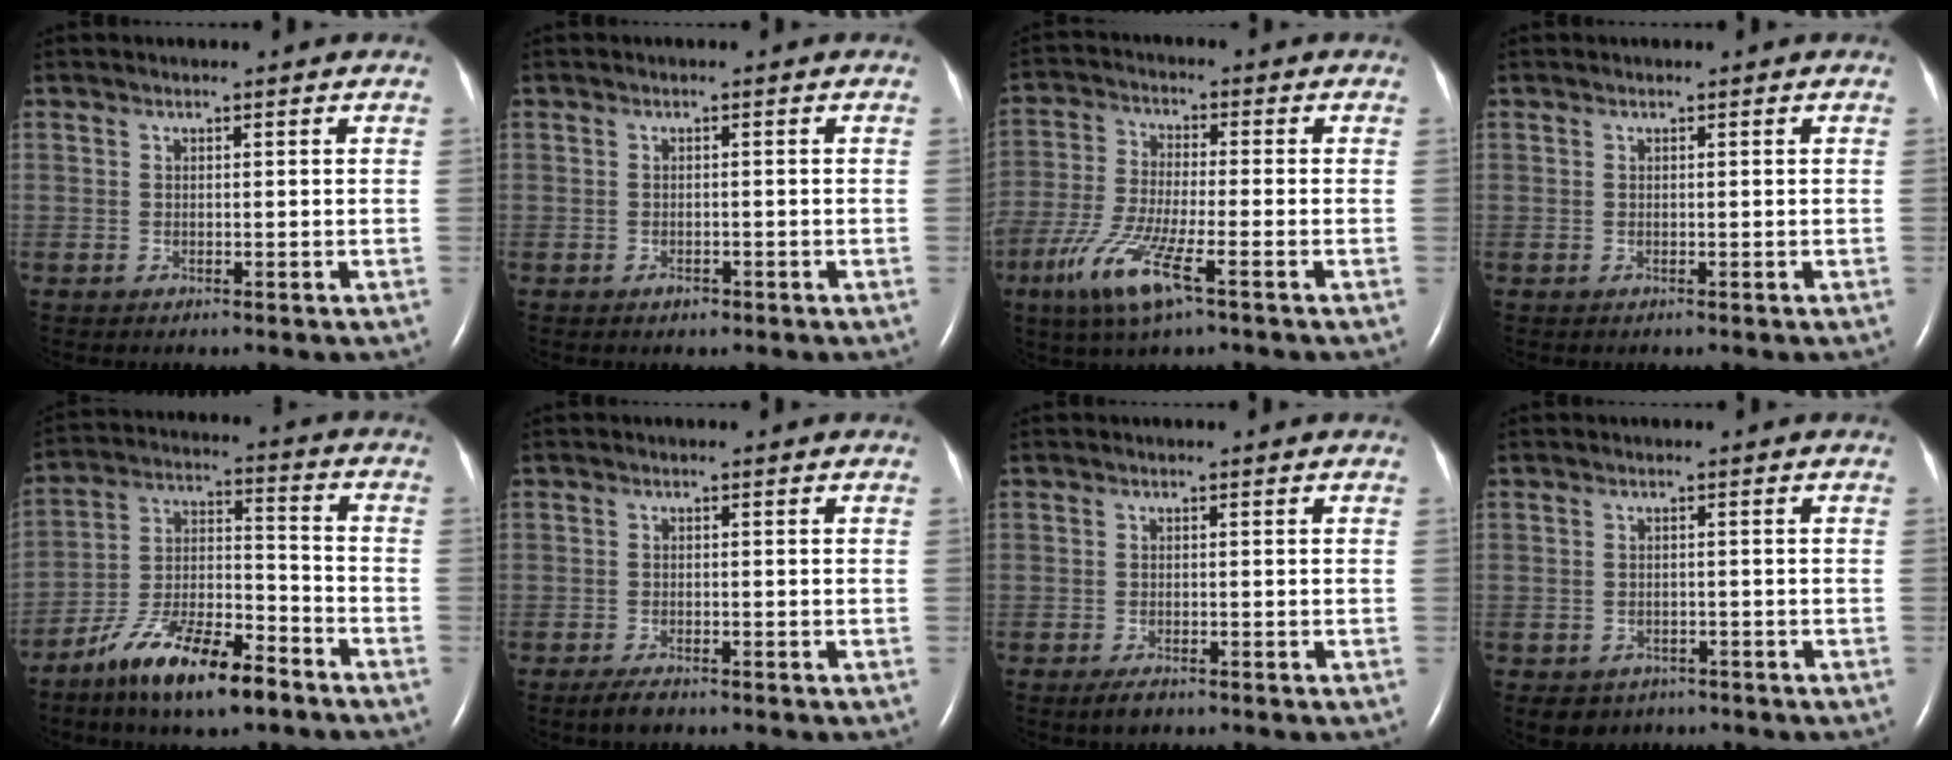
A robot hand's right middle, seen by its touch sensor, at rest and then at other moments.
{"total": 1.1, "force": [-0.8, 0.5, 0.5], "torque": [-0.011, 0.000, -0.008]}
{"total": 10.3, "force": [-5.4, 1.6, 8.6], "torque": [-0.189, -0.022, -0.103]}
{"total": 0.0}
{"total": 14.6, "force": [-10.0, 3.7, 9.9], "torque": [-0.189, 0.002, -0.178]}
{"total": 2.4, "force": [-1.9, 0.7, 1.3], "torque": [-0.037, -0.006, -0.031]}
{"total": 2.0, "force": [-1.4, 0.6, 1.2], "torque": [-0.032, -0.005, -0.022]}
{"total": 4.0, "force": [-2.8, 2.8, 0.5], "torque": [-0.008, 0.005, -0.037]}